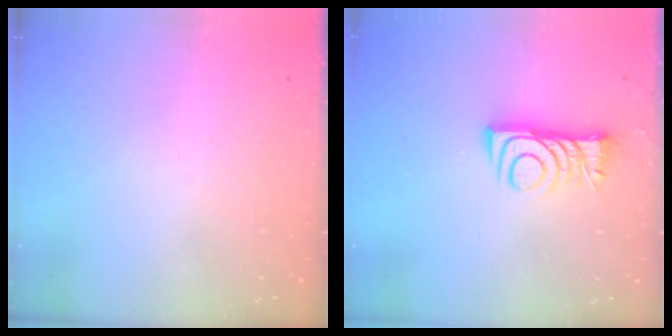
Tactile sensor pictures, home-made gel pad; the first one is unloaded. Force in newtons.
{"total": 8.8, "press": 8.8, "slide": 0.6}